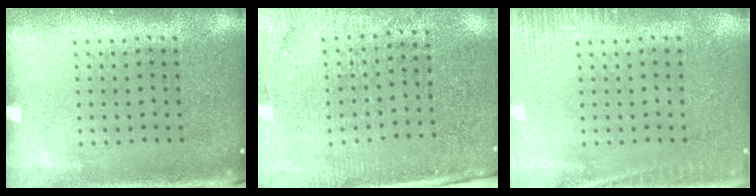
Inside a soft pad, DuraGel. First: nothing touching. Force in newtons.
{"total": 3.1, "press": 2.9, "slide": 1.1}
{"total": 2.7, "press": 2.7, "slide": 0.5}